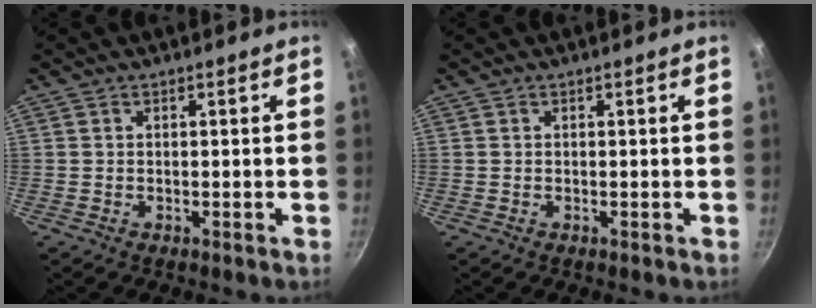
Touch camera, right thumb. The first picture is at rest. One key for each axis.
{"total": 0.0}